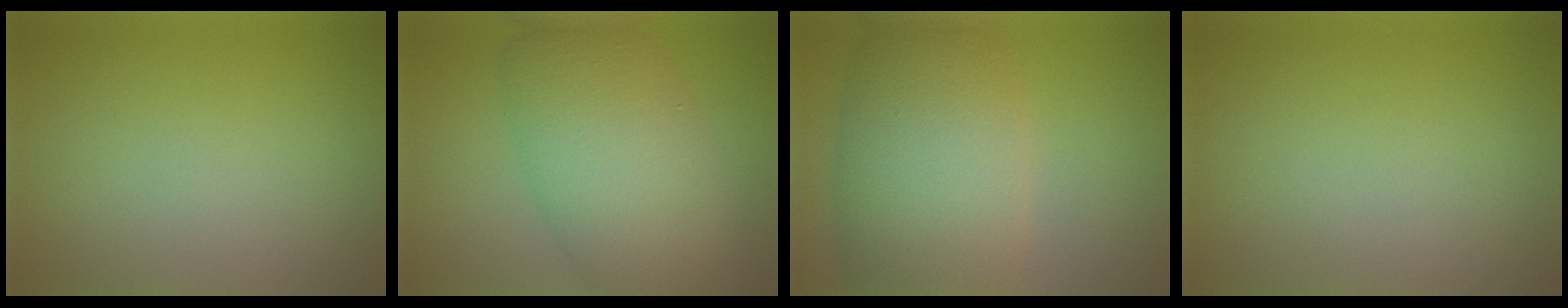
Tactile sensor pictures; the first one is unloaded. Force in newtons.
{"total": 9.9, "press": 9.9, "slide": 0.7}
{"total": 10.2, "press": 10.2, "slide": 0.0}
{"total": 0.0}